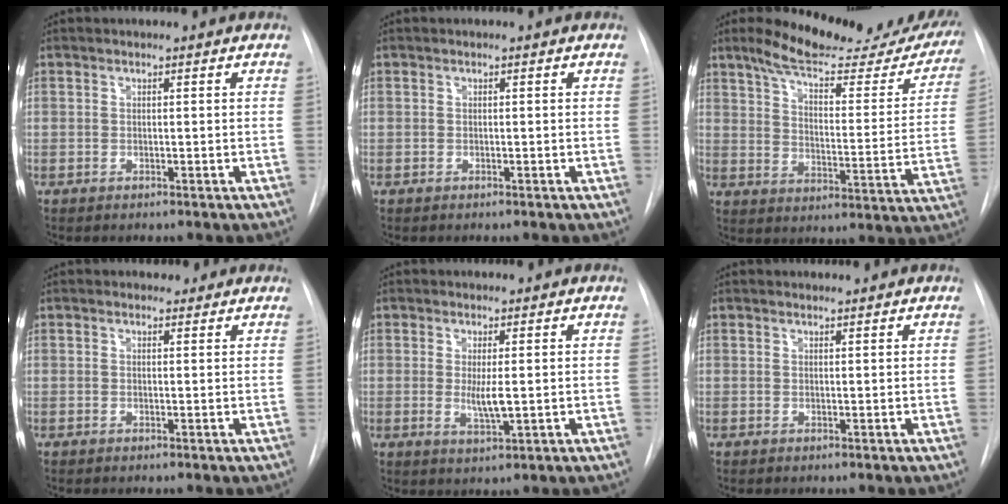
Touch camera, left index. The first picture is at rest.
{"total": 0.0}
{"total": 24.5, "force": [21.2, 5.6, 11.0], "torque": [-0.147, -0.041, 0.265]}
{"total": 1.9, "force": [1.5, 1.0, 0.2], "torque": [0.002, 0.006, 0.017]}
{"total": 3.3, "force": [0.1, 0.5, 3.3], "torque": [-0.064, -0.010, 0.007]}
{"total": 1.1, "force": [1.1, 0.1, 0.0], "torque": [-0.009, 0.006, 0.022]}